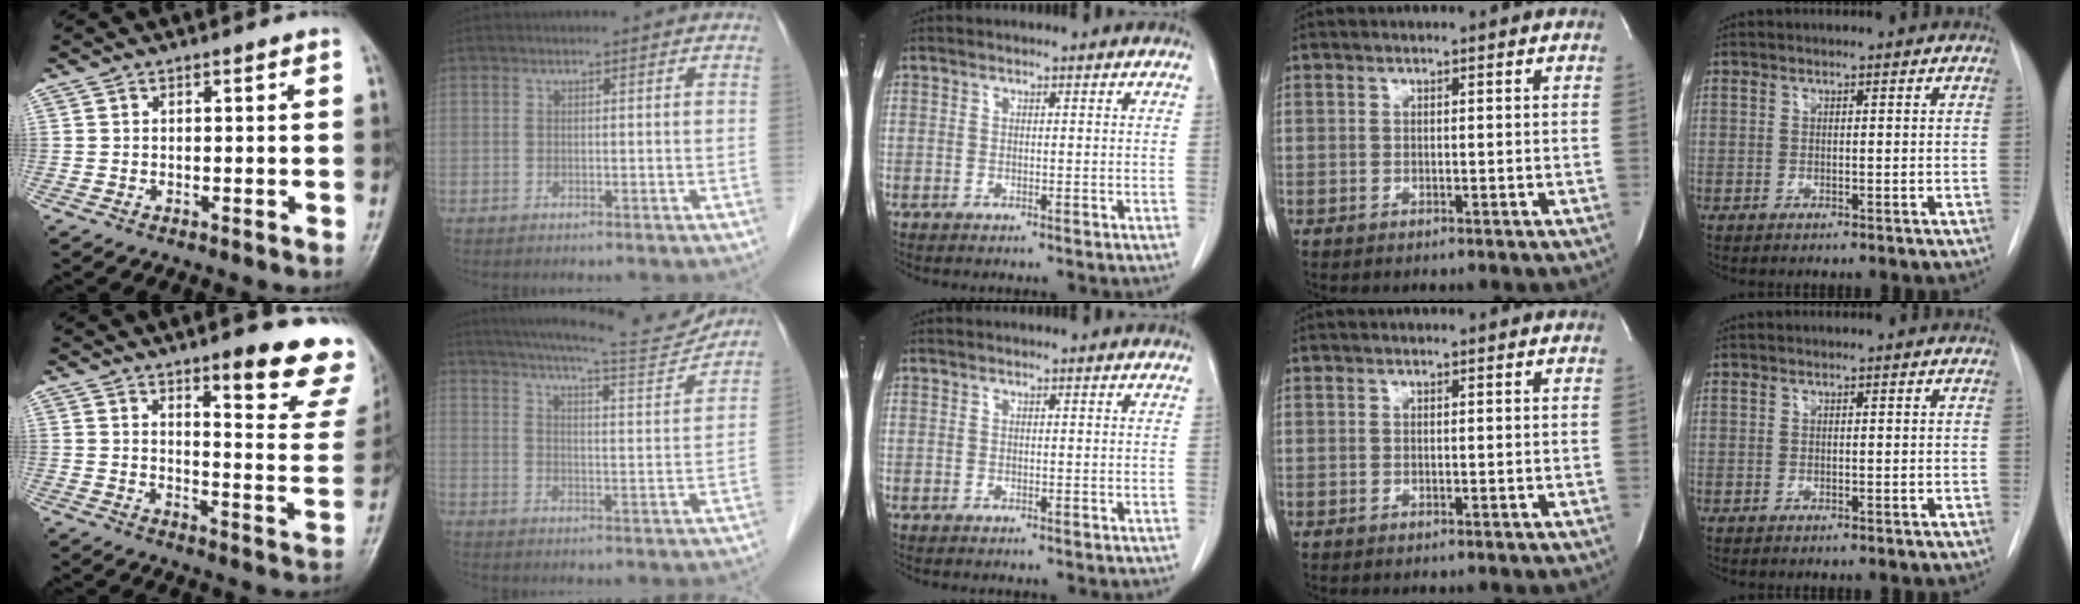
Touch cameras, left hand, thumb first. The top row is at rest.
{"thumb": {"total": 16.9, "force": [11.1, 4.3, 12.0], "torque": [-0.111, -0.066, 0.135]}, "index": {"total": 14.8, "force": [13.8, 0.6, 5.4], "torque": [-0.087, -0.012, 0.192]}}